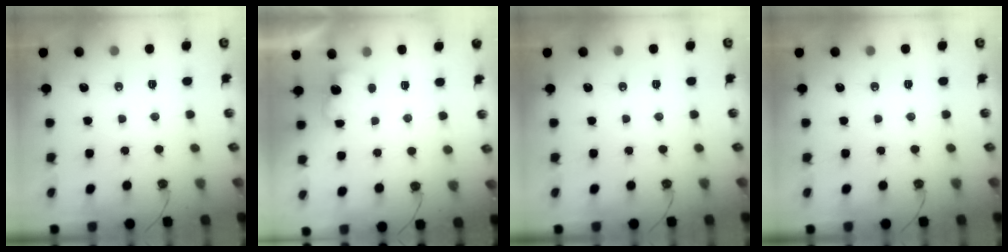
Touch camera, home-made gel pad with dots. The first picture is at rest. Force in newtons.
{"total": 3.6, "press": 3.4, "slide": 1.0}
{"total": 0.0}
{"total": 0.0}